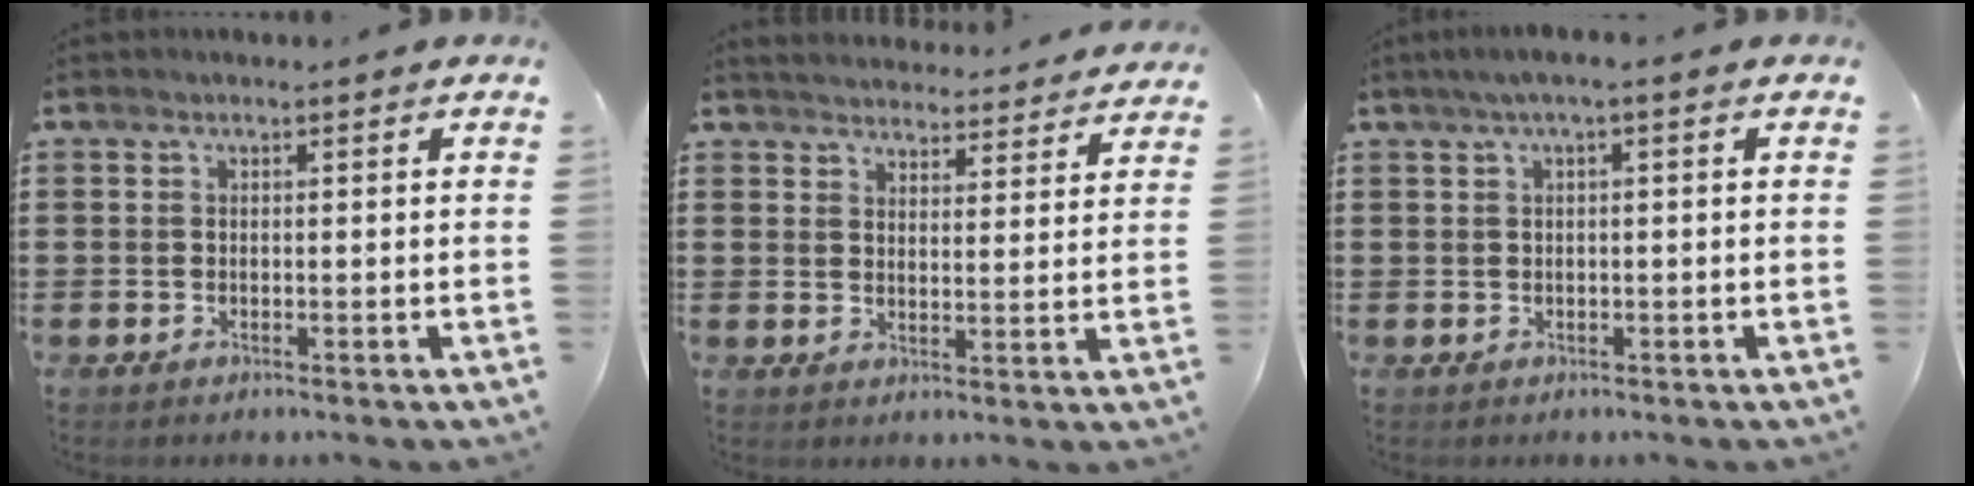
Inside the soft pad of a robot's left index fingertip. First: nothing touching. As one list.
[{"total": 3.7, "force": [3.7, -0.1, -0.1], "torque": [-0.013, -0.024, 0.064]}, {"total": 1.6, "force": [-0.3, 0.1, 1.5], "torque": [-0.023, -0.001, -0.008]}]